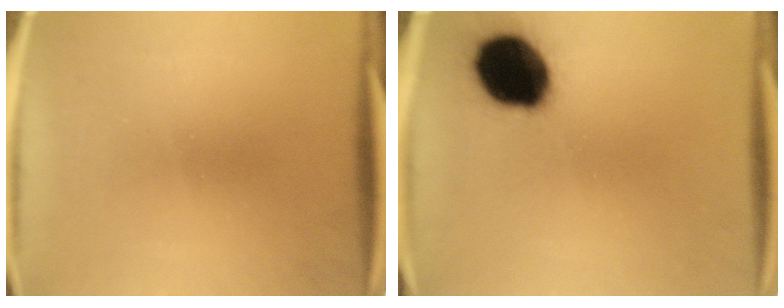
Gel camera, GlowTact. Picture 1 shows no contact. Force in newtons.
{"total": 18.3}